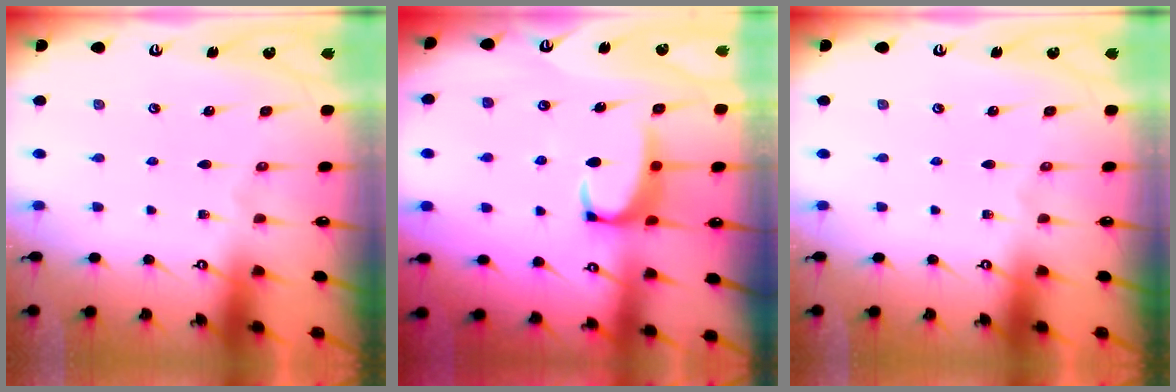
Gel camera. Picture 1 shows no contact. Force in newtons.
{"total": 3.5, "press": 3.4, "slide": 0.7}
{"total": 0.0}